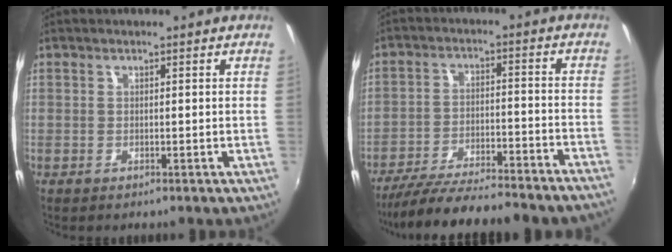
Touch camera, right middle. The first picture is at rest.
{"total": 23.5, "force": [-20.9, 2.5, 10.4], "torque": [-0.193, -0.051, -0.297]}